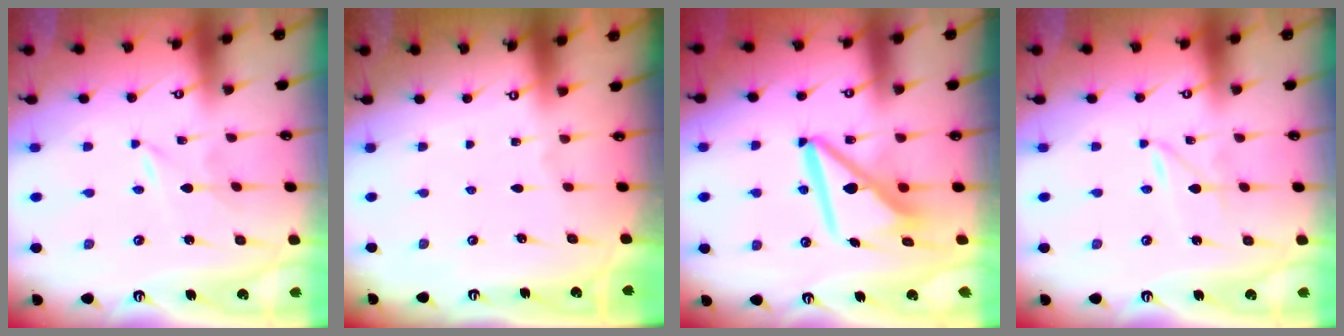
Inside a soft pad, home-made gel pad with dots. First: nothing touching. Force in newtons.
{"total": 0.0}
{"total": 10.6, "press": 10.5, "slide": 1.5}
{"total": 1.2, "press": 1.1, "slide": 0.2}